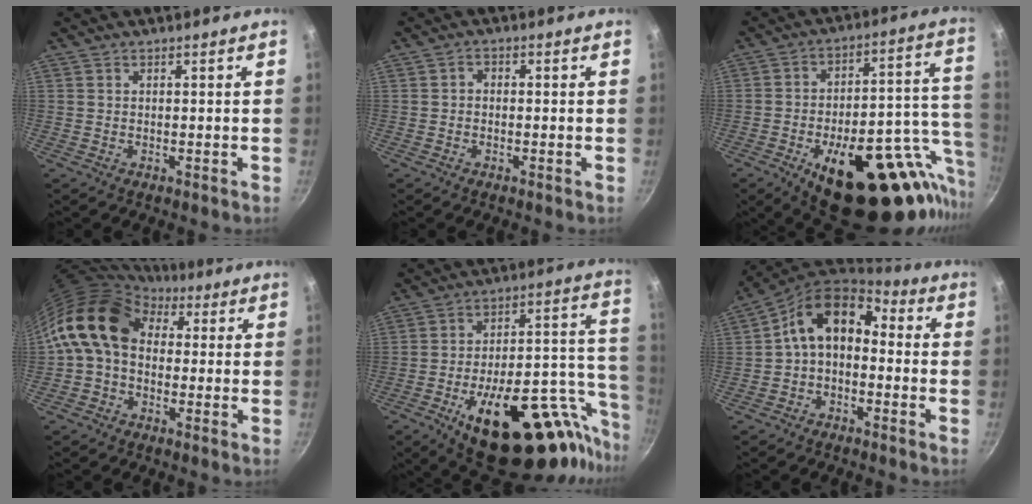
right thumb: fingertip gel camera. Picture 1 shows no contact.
{"total": 1.4, "force": [-0.5, 1.0, 0.8], "torque": [-0.016, 0.009, -0.012]}
{"total": 30.0, "force": [-12.2, 13.8, 23.7], "torque": [-0.266, 0.043, -0.162]}
{"total": 13.5, "force": [2.4, 9.9, 8.8], "torque": [-0.133, 0.023, 0.020]}
{"total": 31.8, "force": [-16.1, 13.8, 23.6], "torque": [-0.256, 0.078, -0.224]}
{"total": 10.6, "force": [-0.3, 7.3, 7.7], "torque": [-0.112, 0.046, -0.028]}